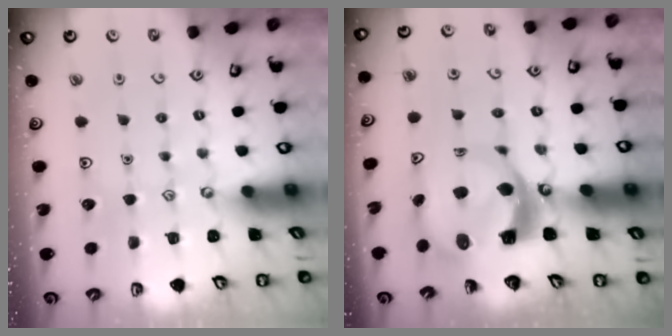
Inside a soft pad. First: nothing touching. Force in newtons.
{"total": 8.6, "press": 8.5, "slide": 1.1}